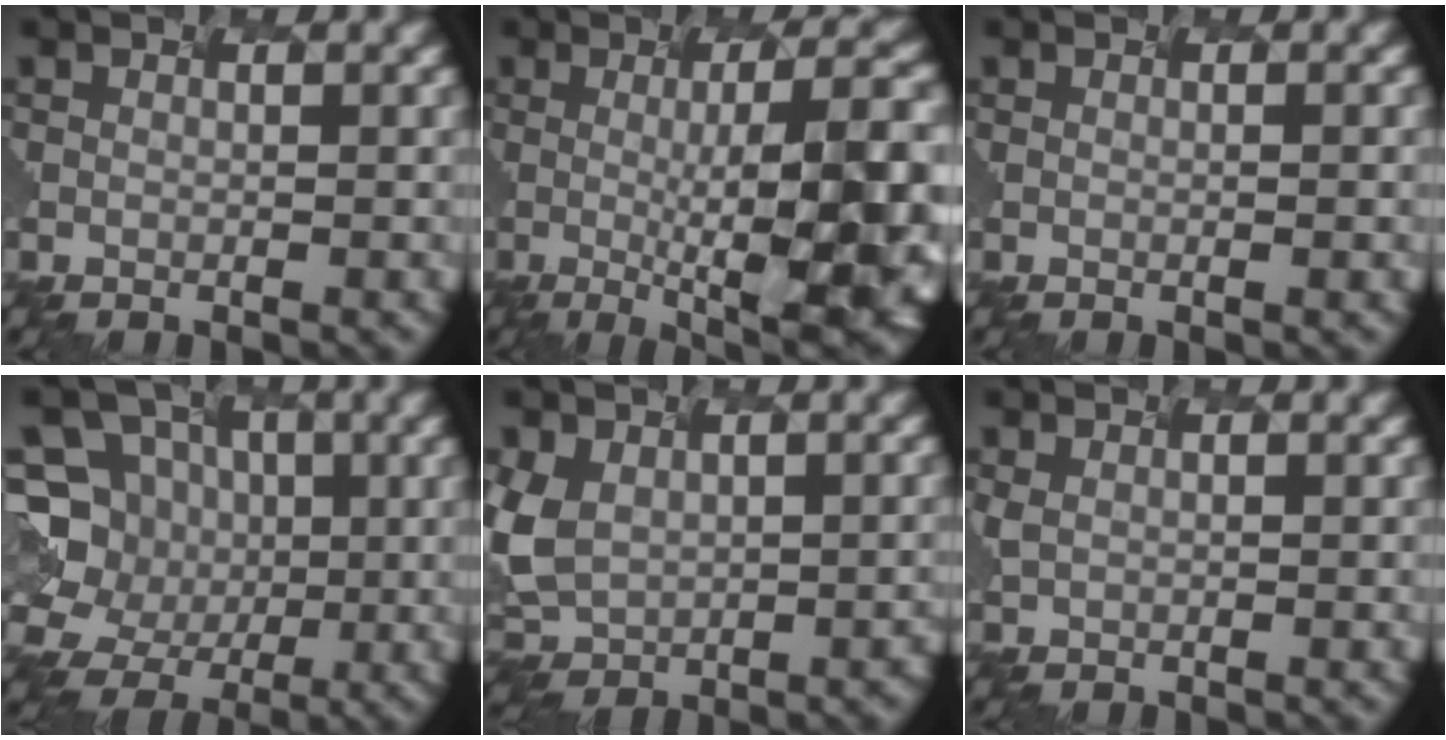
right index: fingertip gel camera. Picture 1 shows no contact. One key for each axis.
{"total": 12.8, "fx": -1.7, "fy": 3.3, "fz": 12.3, "tx": -0.131, "ty": 0.006, "tz": -0.009}
{"total": 2.0, "fx": 0.2, "fy": 1.0, "fz": 1.7, "tx": 0.002, "ty": 0.012, "tz": -0.013}
{"total": 10.1, "fx": -1.7, "fy": 9.5, "fz": 2.9, "tx": -0.069, "ty": 0.037, "tz": -0.045}
{"total": 6.4, "fx": -0.6, "fy": 5.1, "fz": 3.9, "tx": -0.084, "ty": -0.023, "tz": 0.001}
{"total": 0.6, "fx": 0.5, "fy": 0.2, "fz": 0.3, "tx": -0.014, "ty": -0.003, "tz": 0.020}